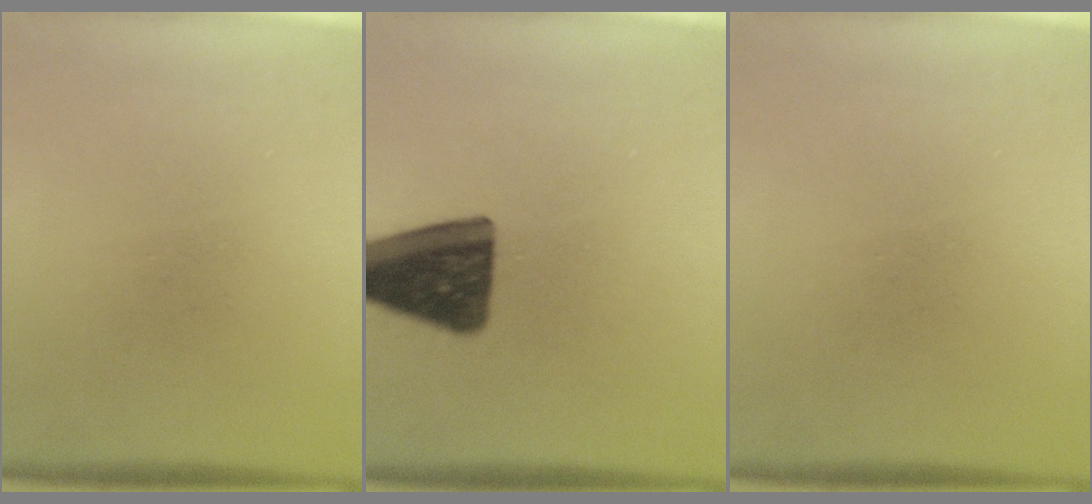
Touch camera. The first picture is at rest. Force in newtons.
{"total": 14.9}
{"total": 0.0}